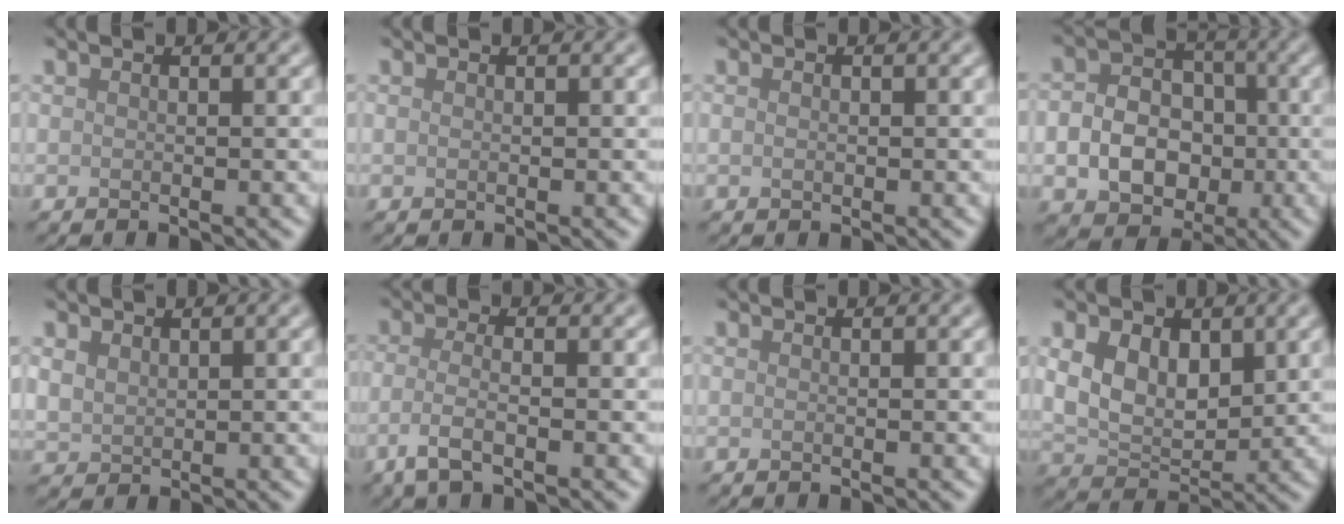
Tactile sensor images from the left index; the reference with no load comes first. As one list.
[{"total": 0.0}, {"total": 0.5, "force": [0.0, 0.4, 0.4], "torque": [-0.008, 0.000, 0.001]}, {"total": 7.8, "force": [-1.5, 6.3, 4.3], "torque": [-0.057, -0.013, -0.033]}, {"total": 1.8, "force": [1.0, 1.3, 0.7], "torque": [-0.018, -0.002, 0.025]}, {"total": 2.8, "force": [-1.3, 0.9, 2.4], "torque": [-0.054, -0.005, -0.034]}, {"total": 0.0}, {"total": 5.0, "force": [1.4, 3.5, 3.3], "torque": [-0.072, -0.006, 0.028]}]